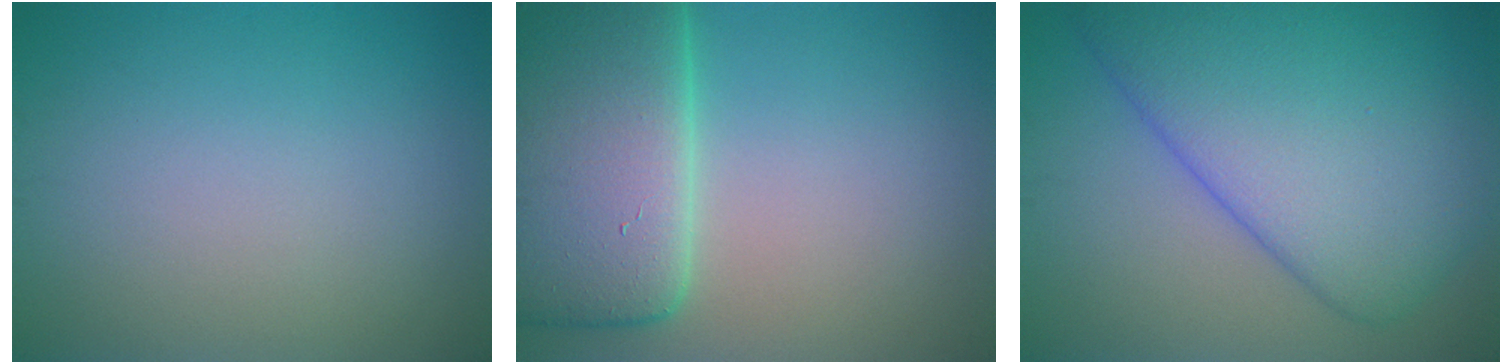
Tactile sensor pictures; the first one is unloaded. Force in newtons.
{"total": 12.4, "press": 12.3, "slide": 1.2}
{"total": 12.0, "press": 12.0, "slide": 0.5}